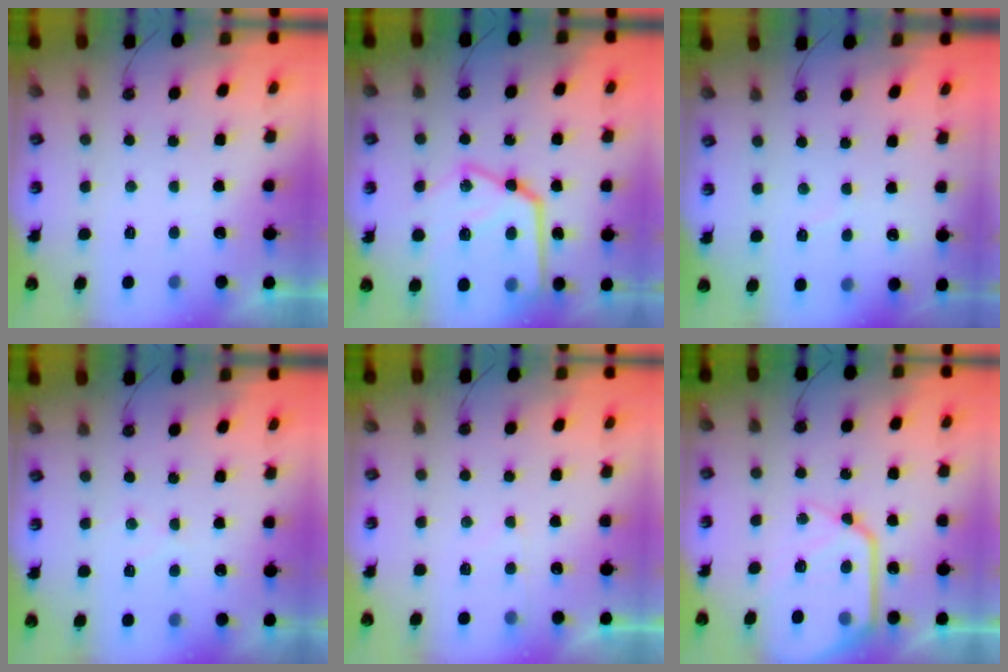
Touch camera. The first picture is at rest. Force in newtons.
{"total": 24.8, "press": 24.7, "slide": 2.6}
{"total": 2.7, "press": 2.7, "slide": 0.4}
{"total": 4.6, "press": 4.6, "slide": 0.4}
{"total": 4.6, "press": 4.5, "slide": 0.5}
{"total": 15.9, "press": 15.8, "slide": 1.6}